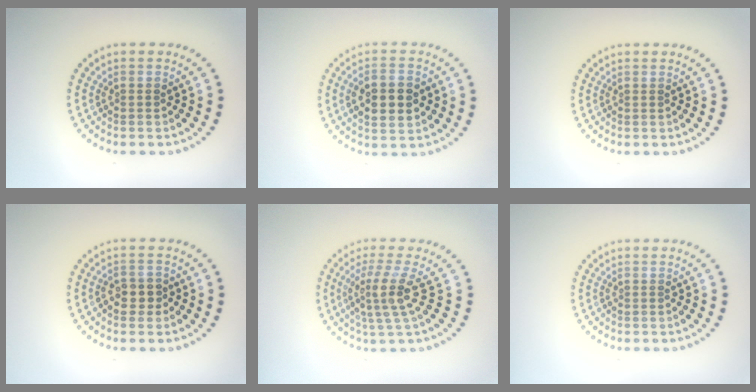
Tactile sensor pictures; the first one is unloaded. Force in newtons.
{"total": 4.1, "press": 4.1, "slide": 0.2}
{"total": 0.0}
{"total": 1.6, "press": 1.5, "slide": 0.4}
{"total": 3.8, "press": 2.7, "slide": 2.6}
{"total": 0.0}